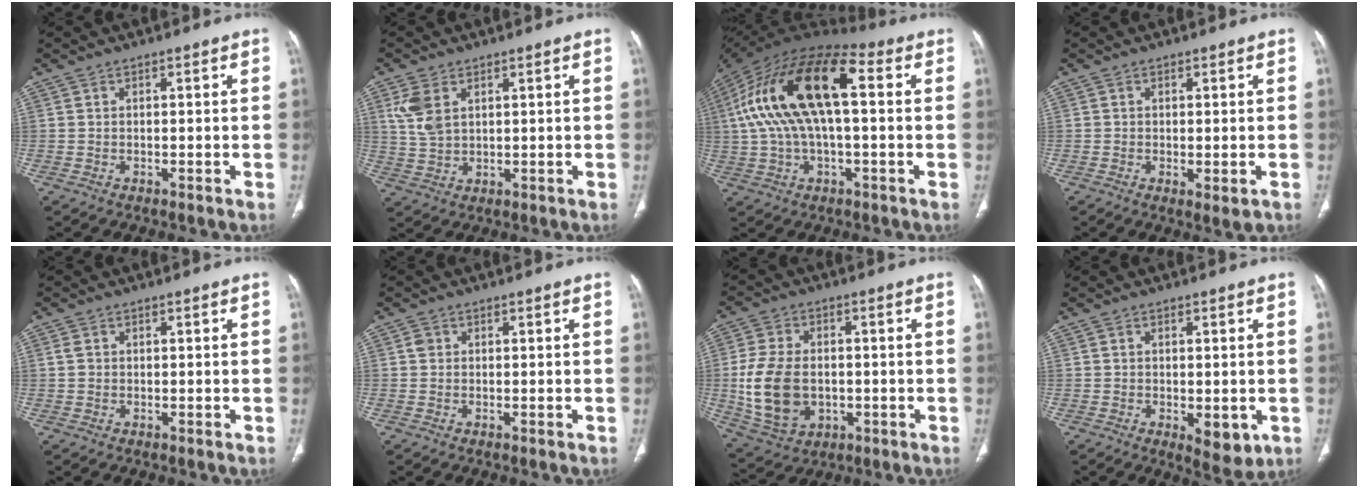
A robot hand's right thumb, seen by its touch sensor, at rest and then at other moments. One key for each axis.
{"total": 6.0, "fx": 2.3, "fy": 3.6, "fz": 4.2, "tx": -0.092, "ty": -0.001, "tz": 0.056}
{"total": 21.8, "fx": 3.1, "fy": 9.8, "fz": 19.2, "tx": -0.372, "ty": 0.046, "tz": 0.043}
{"total": 2.6, "fx": -0.7, "fy": 0.9, "fz": 2.4, "tx": -0.041, "ty": -0.010, "tz": -0.005}
{"total": 1.3, "fx": 0.1, "fy": 1.1, "fz": 0.7, "tx": -0.015, "ty": 0.002, "tz": 0.002}
{"total": 0.9, "fx": 0.0, "fy": 0.8, "fz": 0.4, "tx": -0.005, "ty": 0.002, "tz": -0.003}
{"total": 14.0, "fx": -1.1, "fy": 9.7, "fz": 10.1, "tx": -0.191, "ty": 0.000, "tz": -0.005}
{"total": 6.4, "fx": -1.6, "fy": 2.9, "fz": 5.4, "tx": -0.064, "ty": -0.012, "tz": -0.012}